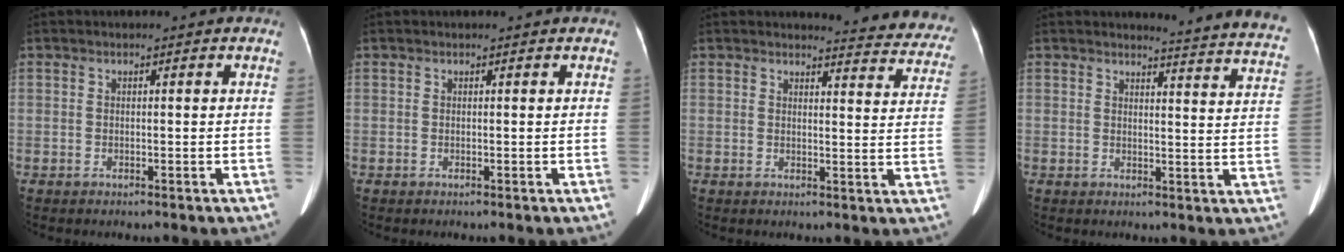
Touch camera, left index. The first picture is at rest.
{"total": 0.0}
{"total": 11.4, "force": [11.2, 1.8, 1.3], "torque": [0.017, -0.059, 0.093]}
{"total": 14.0, "force": [13.9, -0.2, 2.1], "torque": [-0.009, -0.103, 0.122]}